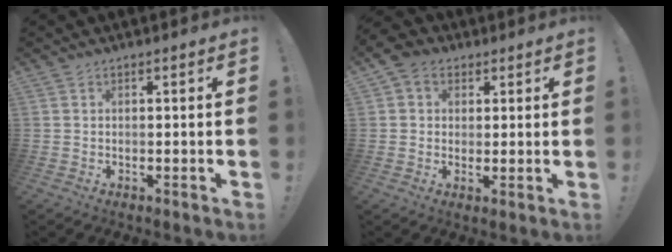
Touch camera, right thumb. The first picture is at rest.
{"total": 5.9, "force": [2.2, 4.9, 2.5], "torque": [-0.046, 0.002, 0.046]}